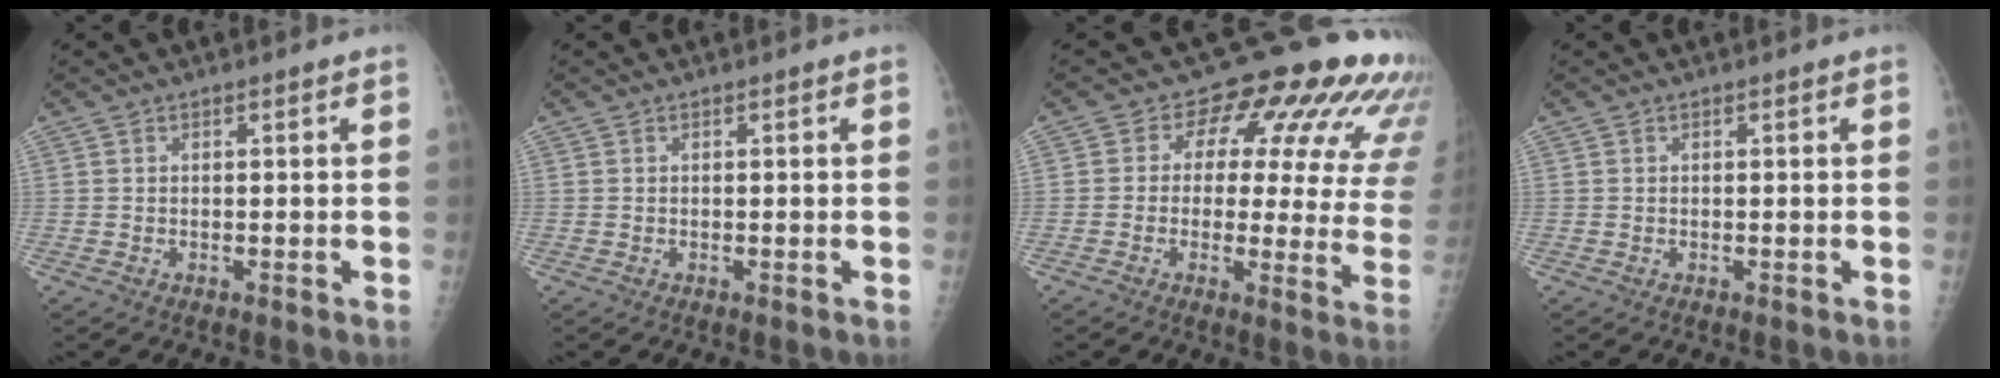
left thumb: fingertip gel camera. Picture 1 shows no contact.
{"total": 0.0}
{"total": 18.5, "force": [9.7, 9.0, 13.0], "torque": [-0.120, -0.026, 0.092]}
{"total": 0.0}